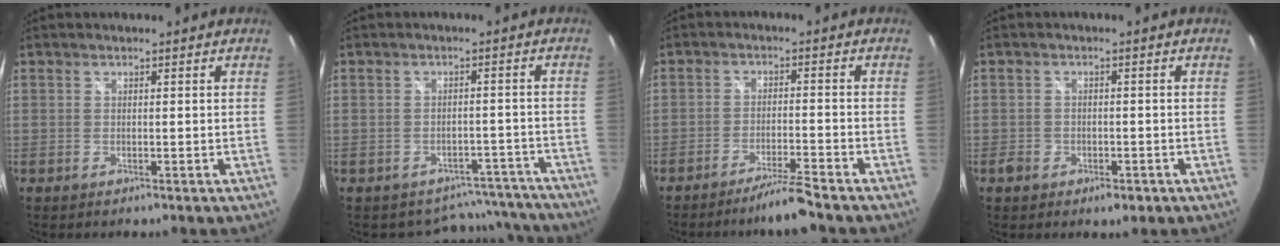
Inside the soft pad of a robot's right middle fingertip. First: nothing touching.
{"total": 9.3, "force": [-8.0, 4.6, 0.8], "torque": [-0.006, 0.027, -0.081]}
{"total": 7.5, "force": [-6.1, -2.1, 3.7], "torque": [-0.086, -0.013, -0.102]}
{"total": 3.6, "force": [-2.0, 2.4, 1.9], "torque": [-0.038, -0.005, -0.030]}